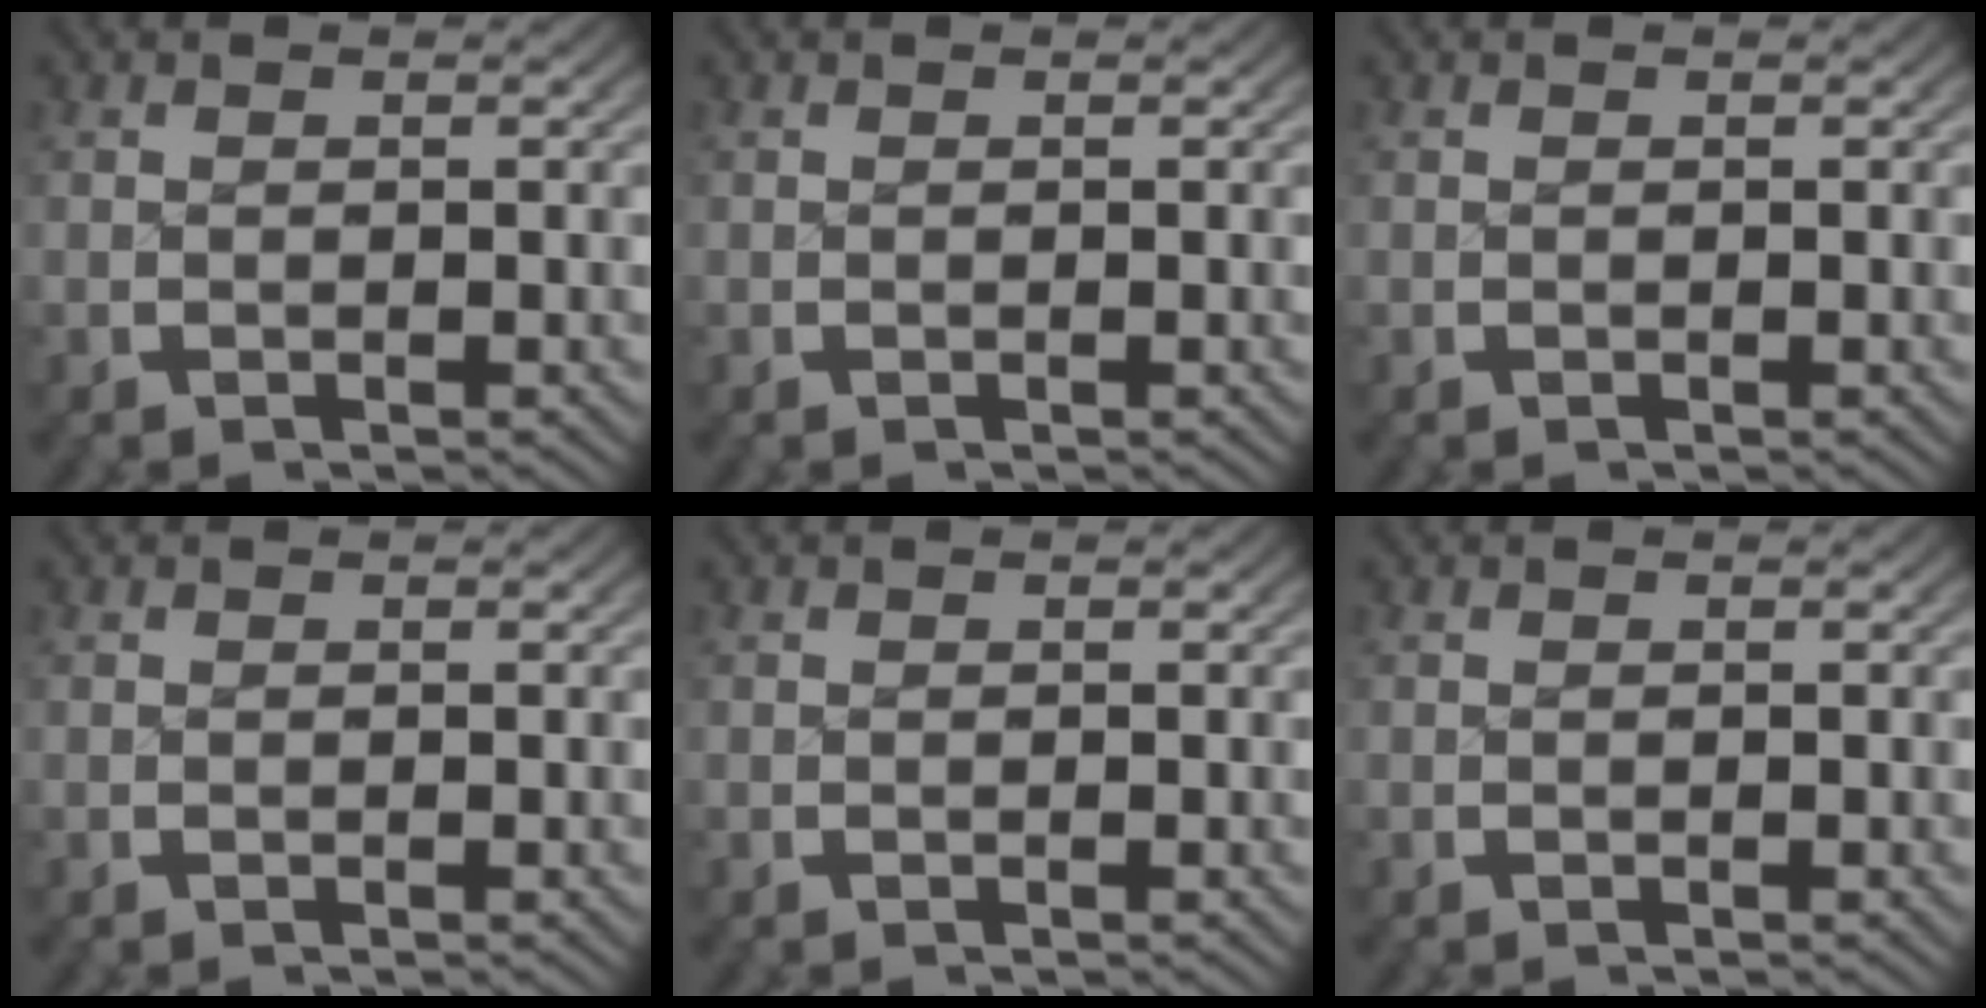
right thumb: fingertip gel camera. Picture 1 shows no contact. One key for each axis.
{"total": 0.0}
{"total": 0.0}
{"total": 0.0}
{"total": 0.0}
{"total": 0.0}